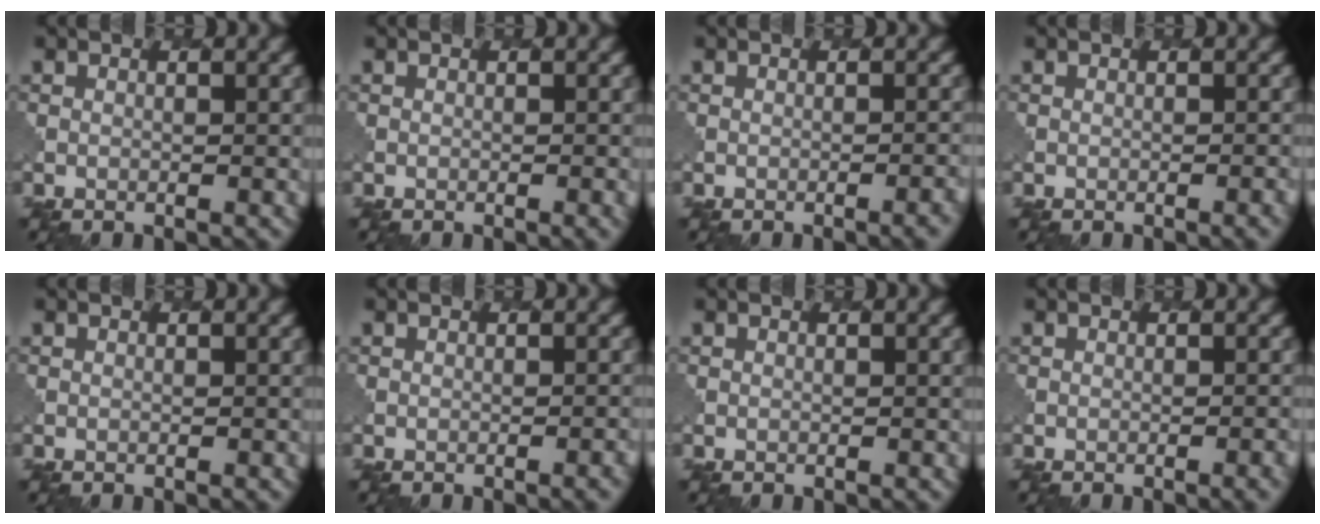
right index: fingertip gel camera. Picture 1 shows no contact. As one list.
[{"total": 1.4, "force": [-0.5, 0.5, 1.2], "torque": [-0.008, 0.001, -0.003]}, {"total": 2.4, "force": [-1.2, 0.8, 2.0], "torque": [-0.004, 0.007, -0.014]}, {"total": 1.8, "force": [-0.8, 0.7, 1.5], "torque": [-0.004, 0.003, -0.007]}, {"total": 0.0}, {"total": 2.0, "force": [-0.9, 0.7, 1.6], "torque": [-0.001, 0.006, -0.009]}, {"total": 0.0}, {"total": 2.4, "force": [-1.0, 0.8, 2.0], "torque": [-0.008, 0.004, -0.009]}]